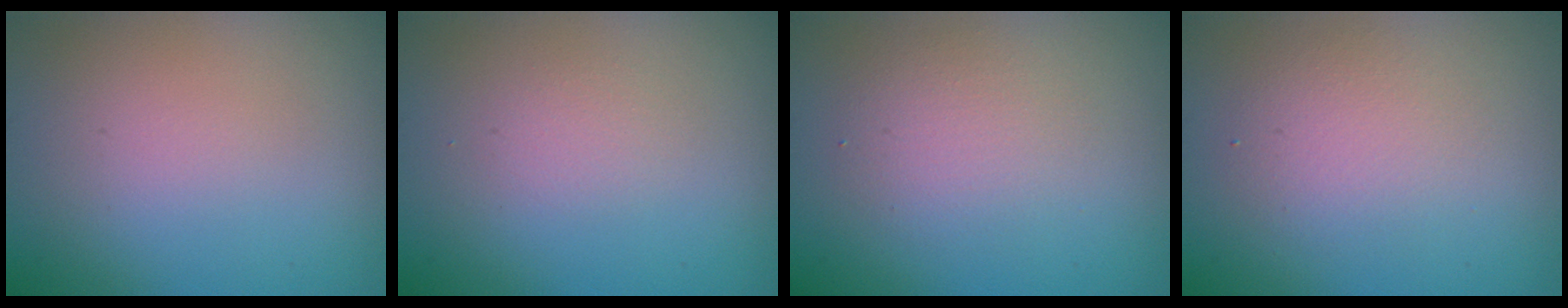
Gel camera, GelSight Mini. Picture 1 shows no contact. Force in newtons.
{"total": 1.0, "press": 0.9, "slide": 0.1}
{"total": 2.6, "press": 2.6, "slide": 0.1}
{"total": 2.9, "press": 2.8, "slide": 0.2}